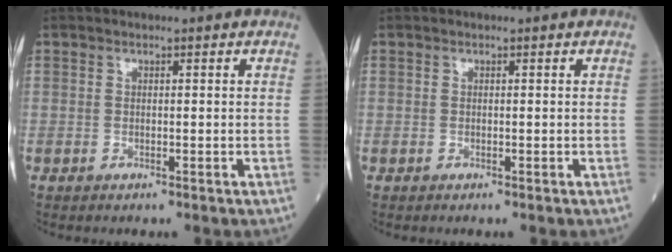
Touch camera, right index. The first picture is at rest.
{"total": 0.0}